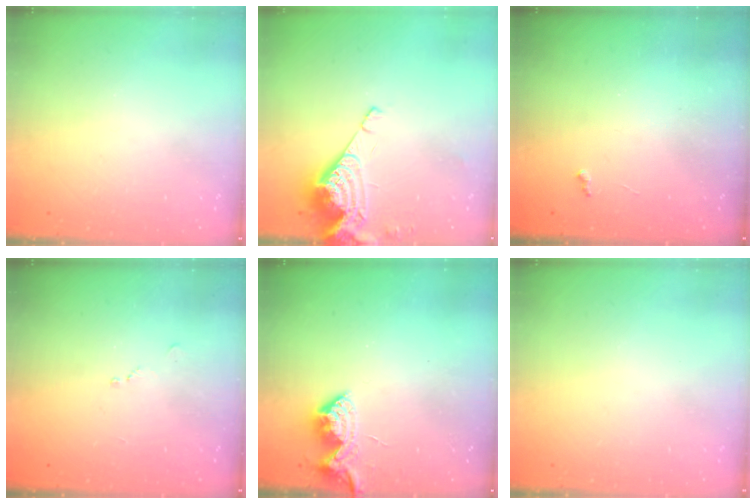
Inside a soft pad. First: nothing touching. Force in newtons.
{"total": 9.0, "press": 9.0, "slide": 1.1}
{"total": 2.6, "press": 2.6, "slide": 0.5}
{"total": 6.7, "press": 6.6, "slide": 0.9}
{"total": 8.6, "press": 8.5, "slide": 1.2}
{"total": 0.0}